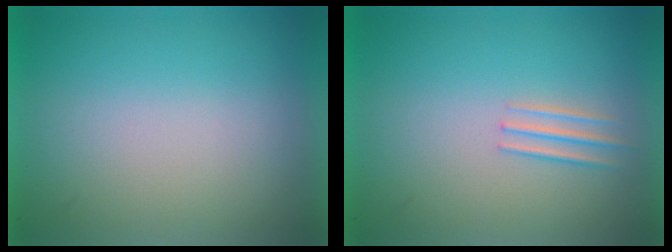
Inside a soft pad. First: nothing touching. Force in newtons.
{"total": 1.8}